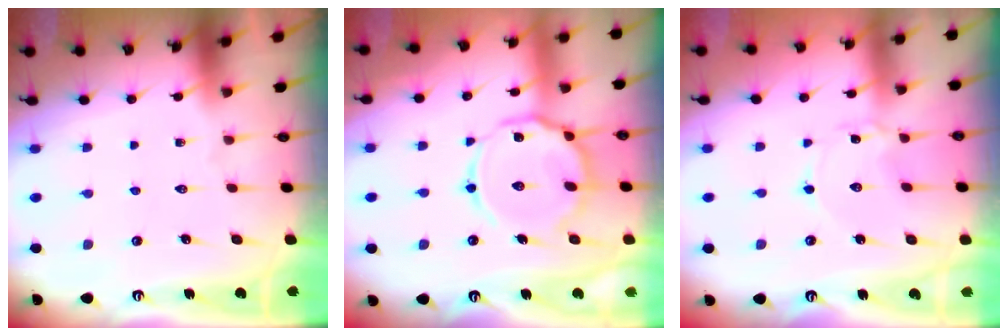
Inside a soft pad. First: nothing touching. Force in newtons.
{"total": 14.4, "press": 14.4, "slide": 1.4}
{"total": 1.4, "press": 1.4, "slide": 0.1}